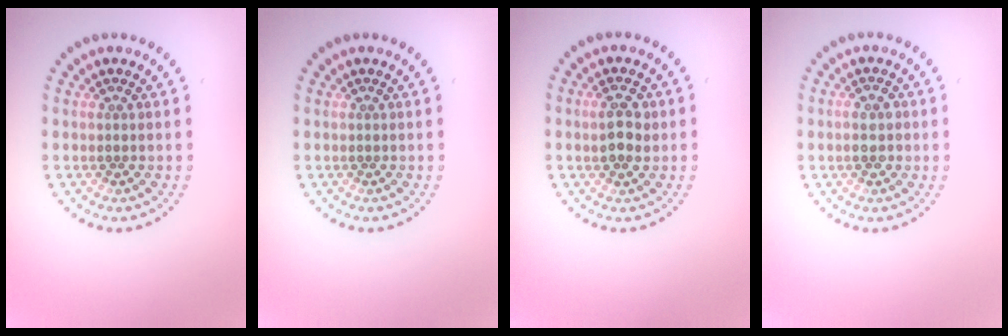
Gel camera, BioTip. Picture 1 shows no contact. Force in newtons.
{"total": 0.0}
{"total": 2.6, "press": 2.6, "slide": 0.2}
{"total": 2.1, "press": 2.0, "slide": 0.4}